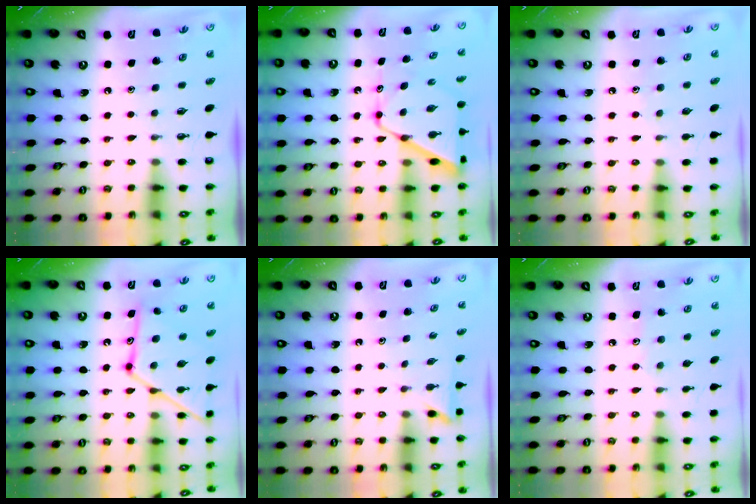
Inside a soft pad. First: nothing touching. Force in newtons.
{"total": 12.7, "press": 12.7, "slide": 0.8}
{"total": 3.2, "press": 3.1, "slide": 0.4}
{"total": 16.4, "press": 16.4, "slide": 1.2}
{"total": 2.5, "press": 2.5, "slide": 0.3}
{"total": 7.4, "press": 7.4, "slide": 0.4}